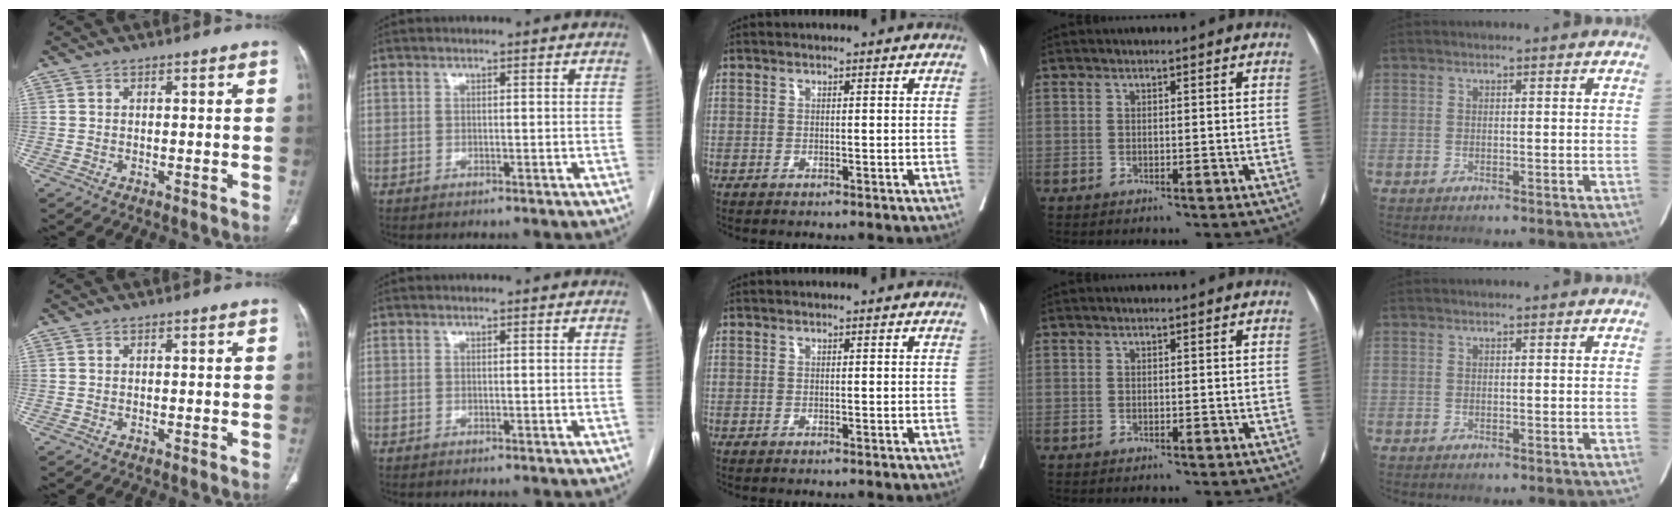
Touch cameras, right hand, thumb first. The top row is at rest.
{}